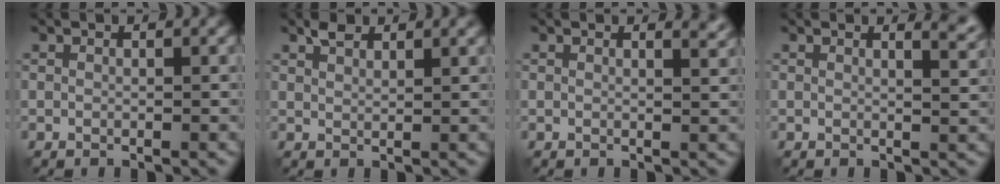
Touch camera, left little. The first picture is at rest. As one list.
[{"total": 1.8, "force": [1.5, 0.6, 0.9], "torque": [-0.017, 0.003, 0.028]}, {"total": 1.9, "force": [1.6, 0.6, 0.8], "torque": [-0.002, -0.001, 0.015]}, {"total": 2.8, "force": [2.2, 1.0, 1.5], "torque": [0.000, 0.004, 0.019]}]